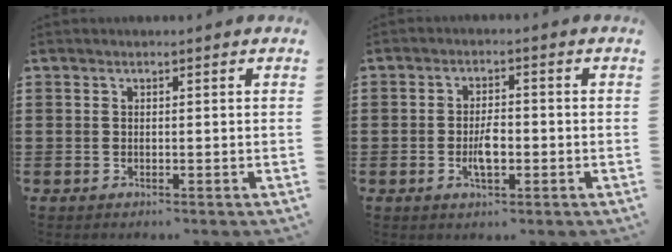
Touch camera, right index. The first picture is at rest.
{"total": 4.0, "force": [-0.9, 1.7, 3.5], "torque": [-0.069, 0.002, -0.017]}